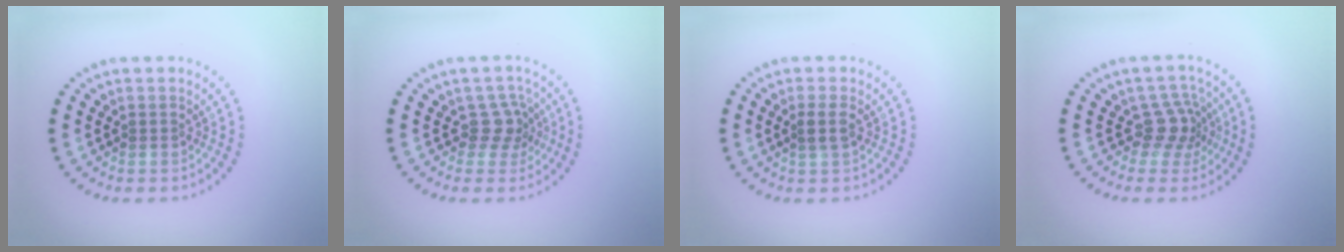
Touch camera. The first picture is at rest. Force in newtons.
{"total": 2.4, "press": 1.8, "slide": 1.6}
{"total": 1.6, "press": 1.3, "slide": 0.9}
{"total": 2.9, "press": 2.0, "slide": 2.0}